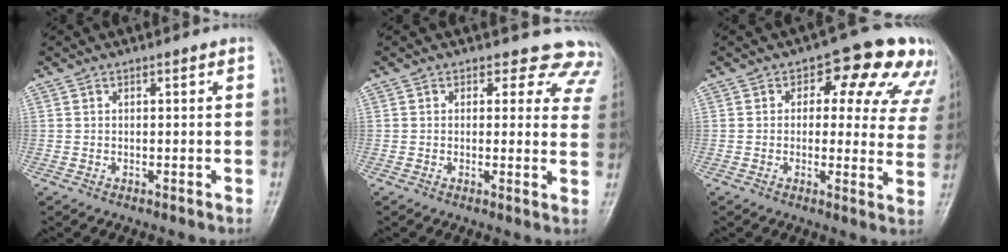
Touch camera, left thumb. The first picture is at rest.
{"total": 9.7, "force": [8.3, 4.9, 1.1], "torque": [0.049, -0.036, 0.053]}
{"total": 14.0, "force": [6.5, 7.6, 9.7], "torque": [-0.061, -0.010, 0.060]}